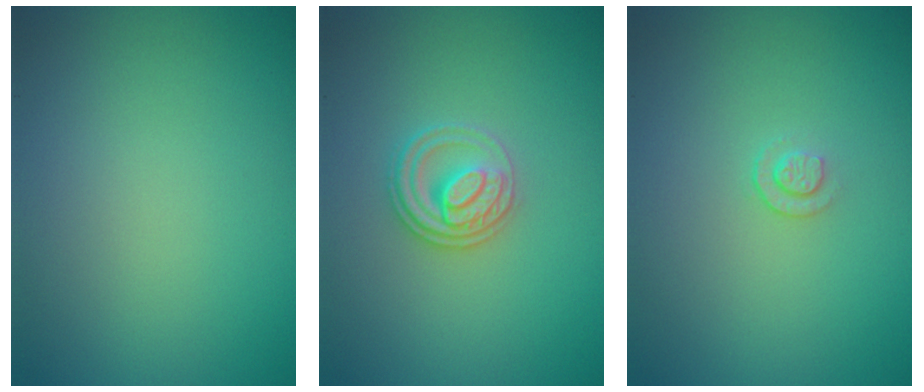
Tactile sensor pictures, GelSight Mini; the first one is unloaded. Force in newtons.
{"total": 2.7, "press": 2.5, "slide": 0.9}
{"total": 0.9, "press": 0.6, "slide": 0.7}